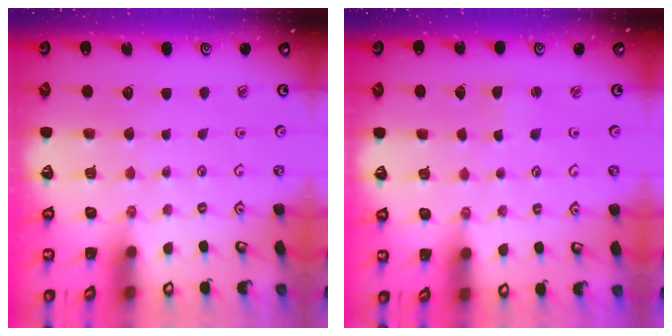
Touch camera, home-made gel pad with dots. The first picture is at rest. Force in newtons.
{"total": 2.1, "press": 2.1, "slide": 0.3}